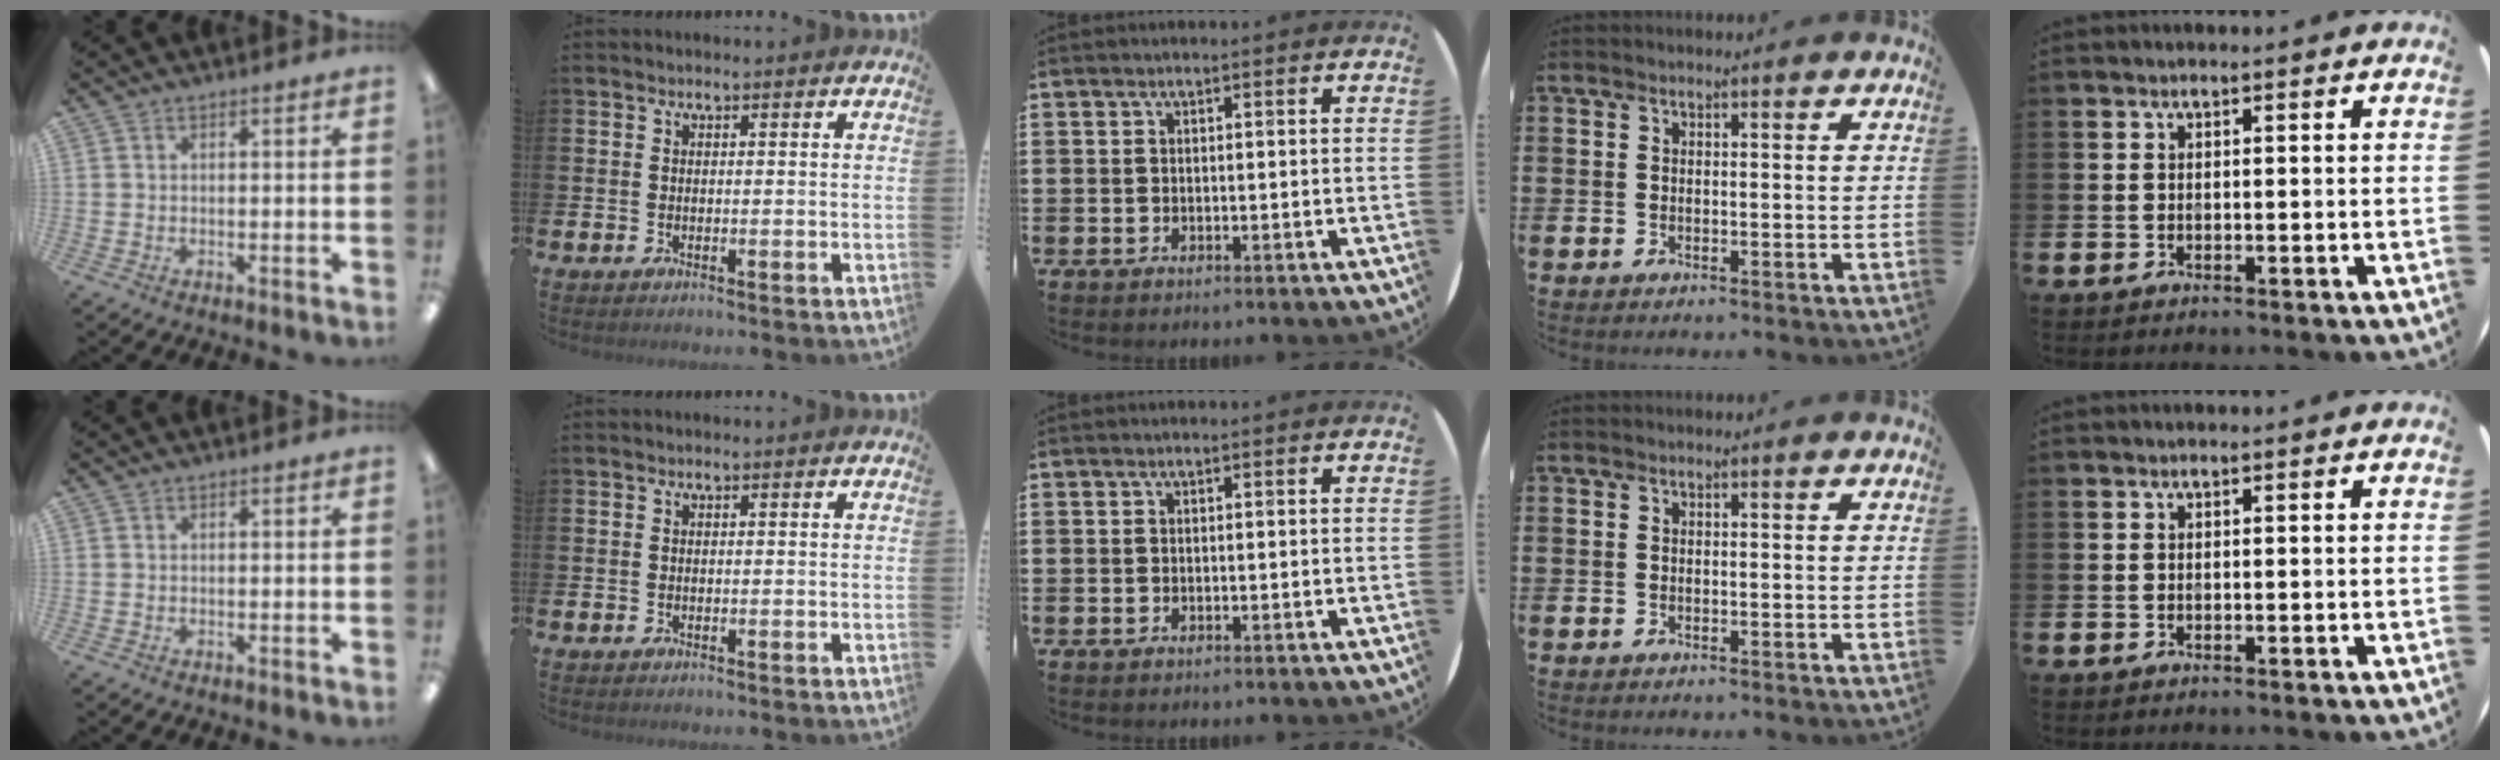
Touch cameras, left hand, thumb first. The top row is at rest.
{}